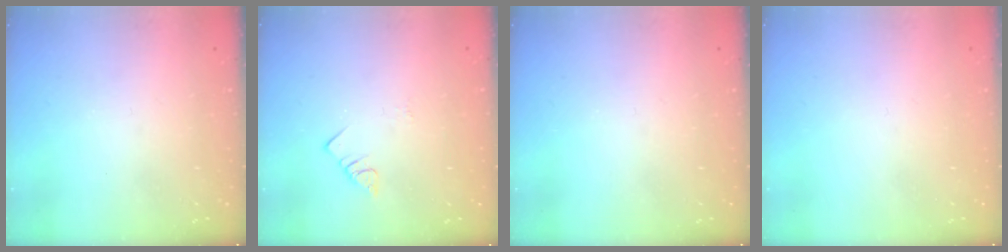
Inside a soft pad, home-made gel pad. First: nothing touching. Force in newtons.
{"total": 1.8, "press": 1.8, "slide": 0.3}
{"total": 0.0}
{"total": 1.6, "press": 1.6, "slide": 0.1}